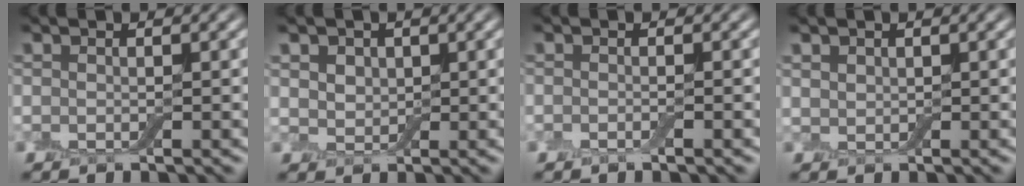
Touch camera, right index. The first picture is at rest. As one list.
[{"total": 3.4, "force": [1.6, 2.4, 1.6], "torque": [-0.040, 0.009, 0.023]}, {"total": 0.6, "force": [-0.4, 0.1, 0.5], "torque": [-0.007, -0.002, -0.007]}, {"total": 1.0, "force": [0.7, 0.8, 0.2], "torque": [-0.004, 0.000, 0.016]}]